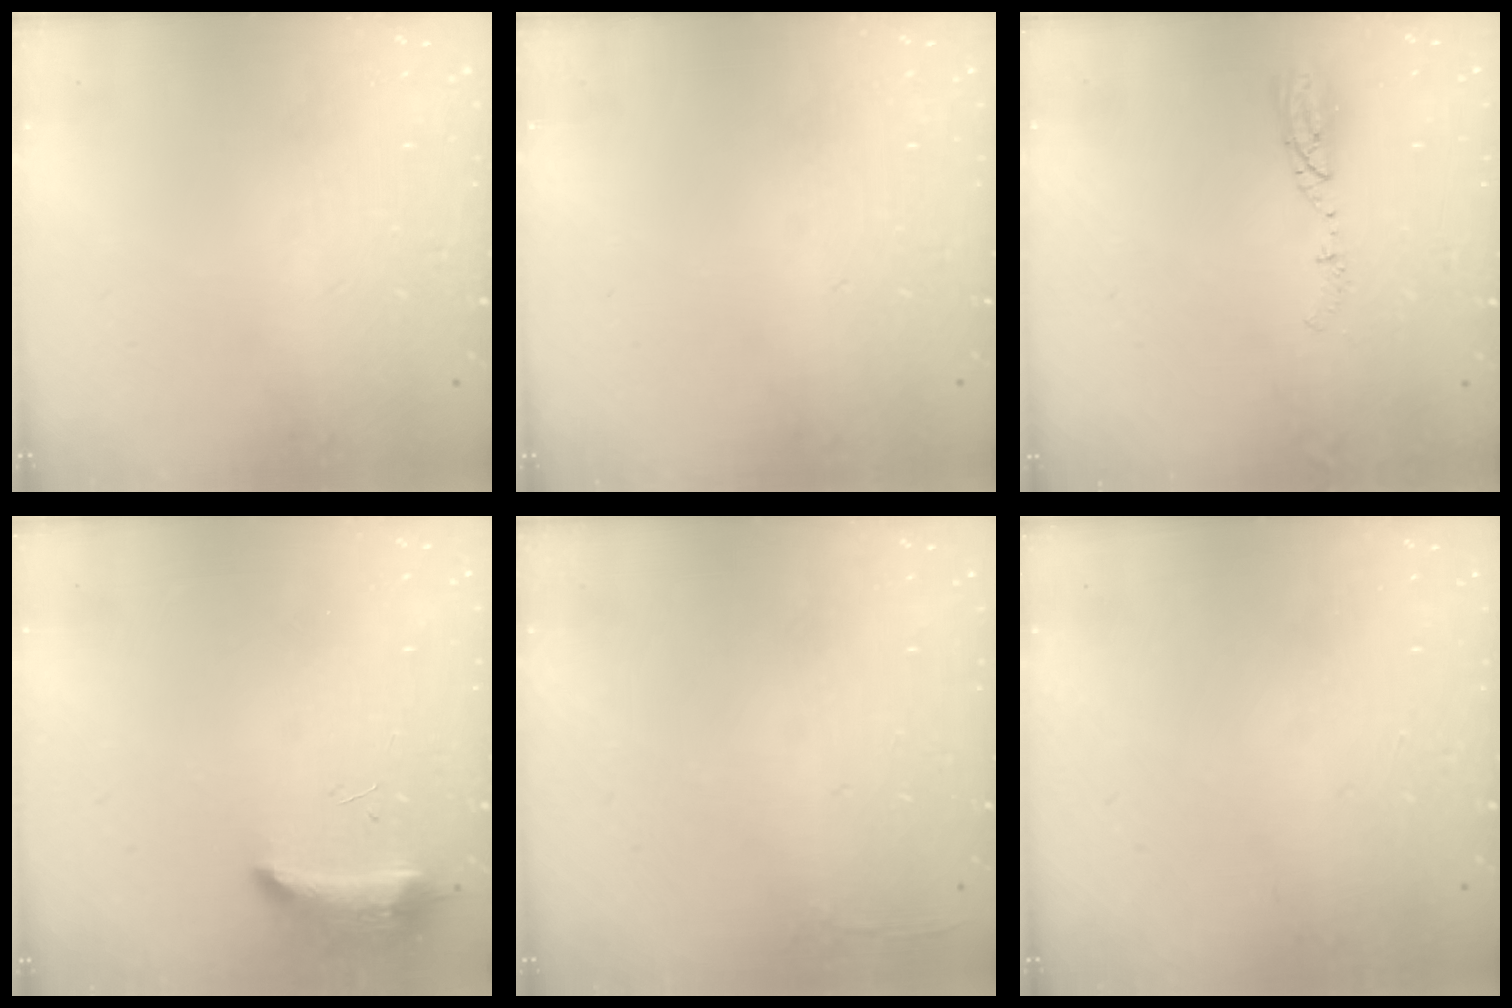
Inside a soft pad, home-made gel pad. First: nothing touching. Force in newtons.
{"total": 0.0}
{"total": 4.5, "press": 4.3, "slide": 1.0}
{"total": 8.5, "press": 8.4, "slide": 1.6}
{"total": 2.8, "press": 2.6, "slide": 0.9}
{"total": 0.0}